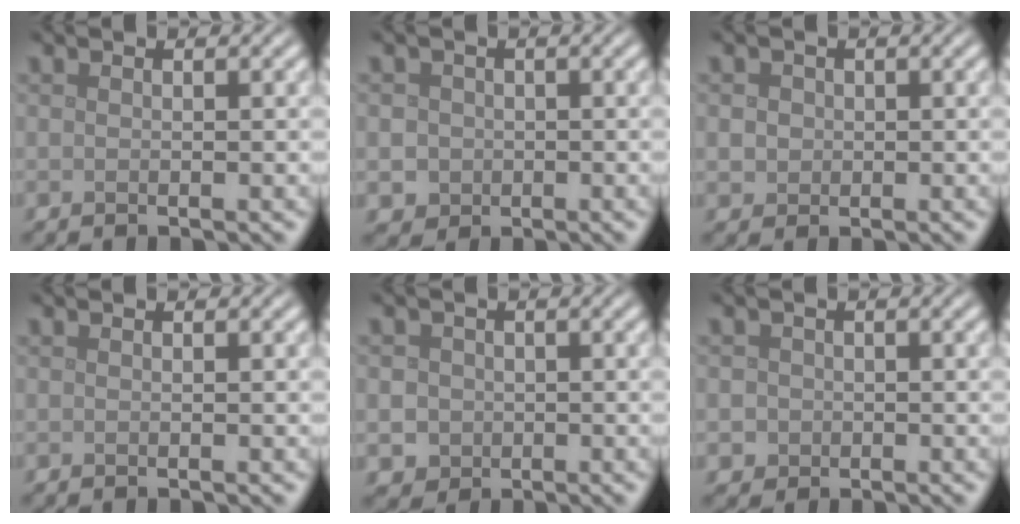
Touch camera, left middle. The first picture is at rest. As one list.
[{"total": 2.5, "force": [-0.3, 2.4, 0.5], "torque": [0.006, 0.004, -0.011]}, {"total": 1.7, "force": [0.3, 1.6, 0.6], "torque": [-0.007, 0.003, 0.009]}, {"total": 0.0}, {"total": 2.8, "force": [-0.4, 2.7, 0.7], "torque": [0.004, 0.004, -0.014]}, {"total": 1.6, "force": [-0.2, 1.5, 0.3], "torque": [0.009, -0.002, -0.003]}]